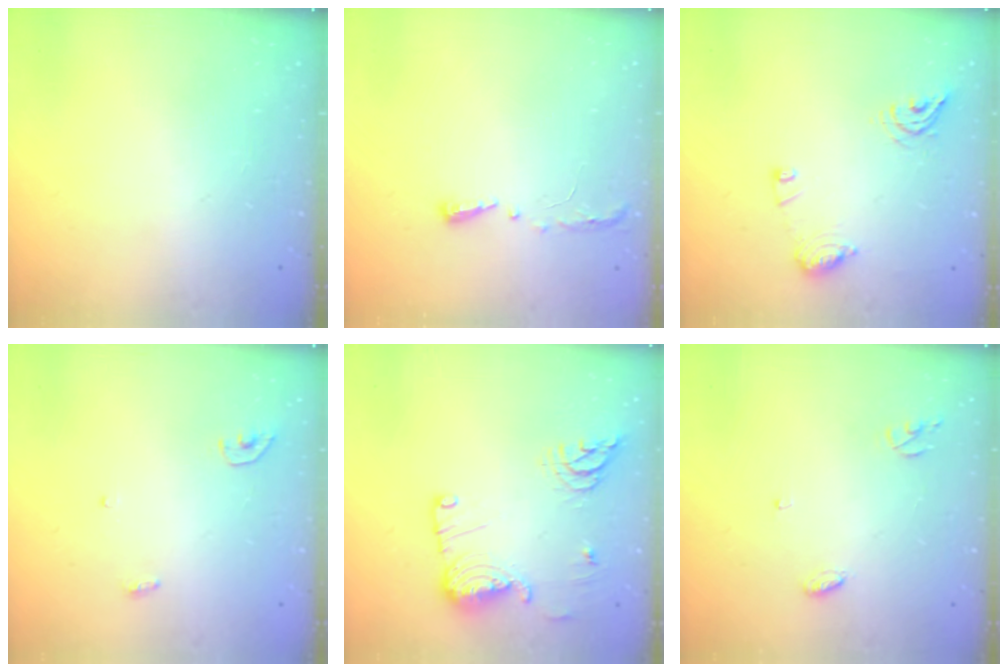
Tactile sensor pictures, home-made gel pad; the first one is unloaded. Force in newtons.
{"total": 4.1, "press": 4.0, "slide": 0.6}
{"total": 9.0, "press": 9.0, "slide": 0.7}
{"total": 3.4, "press": 3.3, "slide": 0.3}
{"total": 17.5, "press": 16.1, "slide": 6.9}
{"total": 4.7, "press": 4.7, "slide": 0.1}